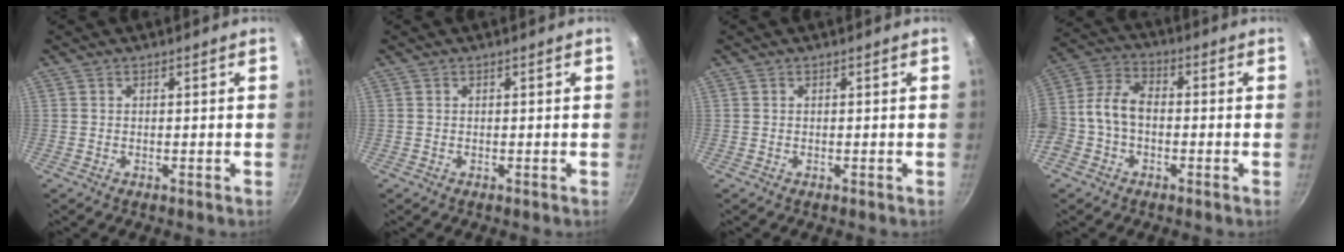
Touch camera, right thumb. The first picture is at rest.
{"total": 0.0}
{"total": 0.0}
{"total": 10.3, "force": [-1.8, 7.1, 7.2], "torque": [-0.141, 0.043, -0.051]}